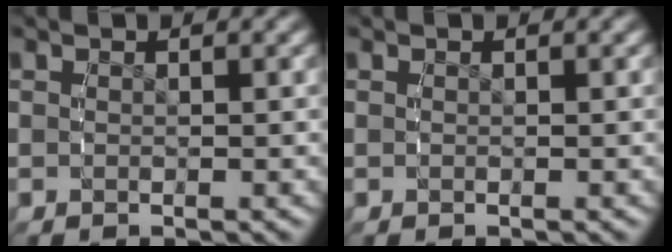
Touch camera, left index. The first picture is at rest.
{"total": 0.0}